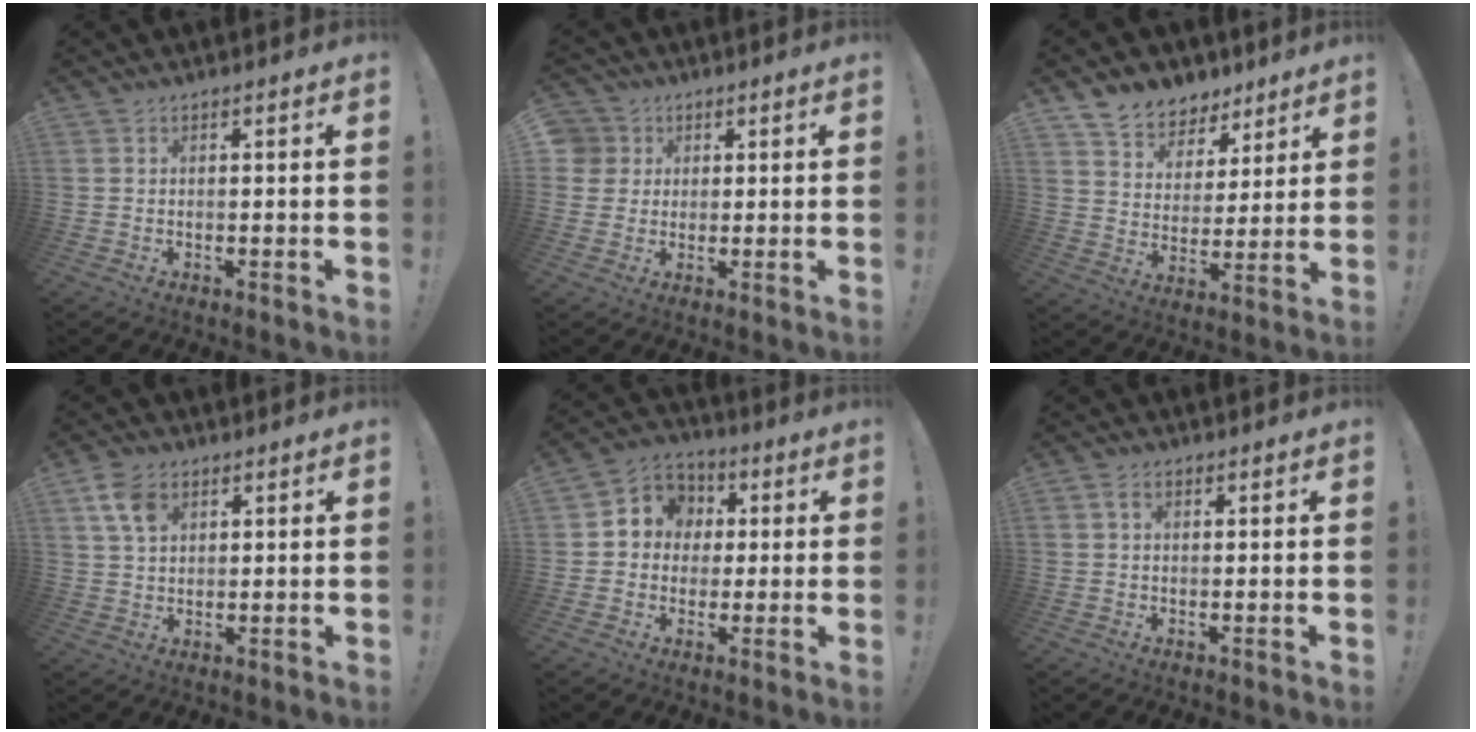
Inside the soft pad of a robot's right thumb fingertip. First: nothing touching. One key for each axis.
{"total": 5.1, "fx": 1.3, "fy": 4.8, "fz": 1.0, "tx": -0.026, "ty": -0.003, "tz": 0.024}
{"total": 8.2, "fx": 6.1, "fy": 5.4, "fz": 0.8, "tx": -0.022, "ty": -0.051, "tz": 0.121}
{"total": 7.3, "fx": 3.2, "fy": 4.9, "fz": 4.4, "tx": -0.082, "ty": 0.000, "tz": 0.066}
{"total": 8.4, "fx": 0.4, "fy": 7.9, "fz": 2.8, "tx": -0.033, "ty": 0.005, "tz": 0.014}
{"total": 2.1, "fx": 0.7, "fy": 1.4, "fz": 1.4, "tx": -0.027, "ty": 0.005, "tz": 0.012}